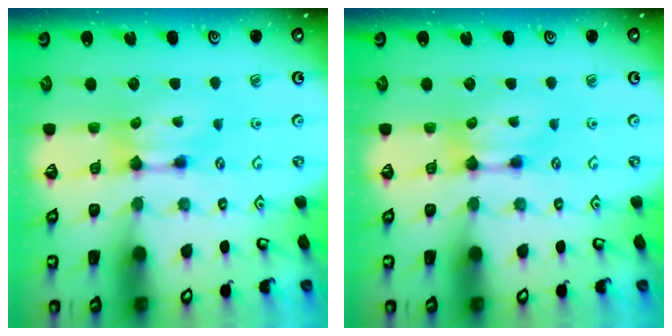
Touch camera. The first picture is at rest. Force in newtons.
{"total": 0.0}